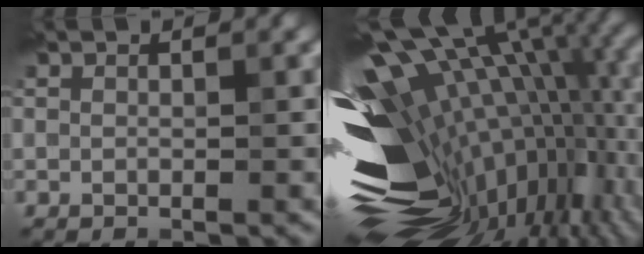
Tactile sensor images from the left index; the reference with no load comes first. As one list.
[{"total": 18.5, "force": [-0.1, 9.2, 16.0], "torque": [-0.261, -0.016, 0.020]}]